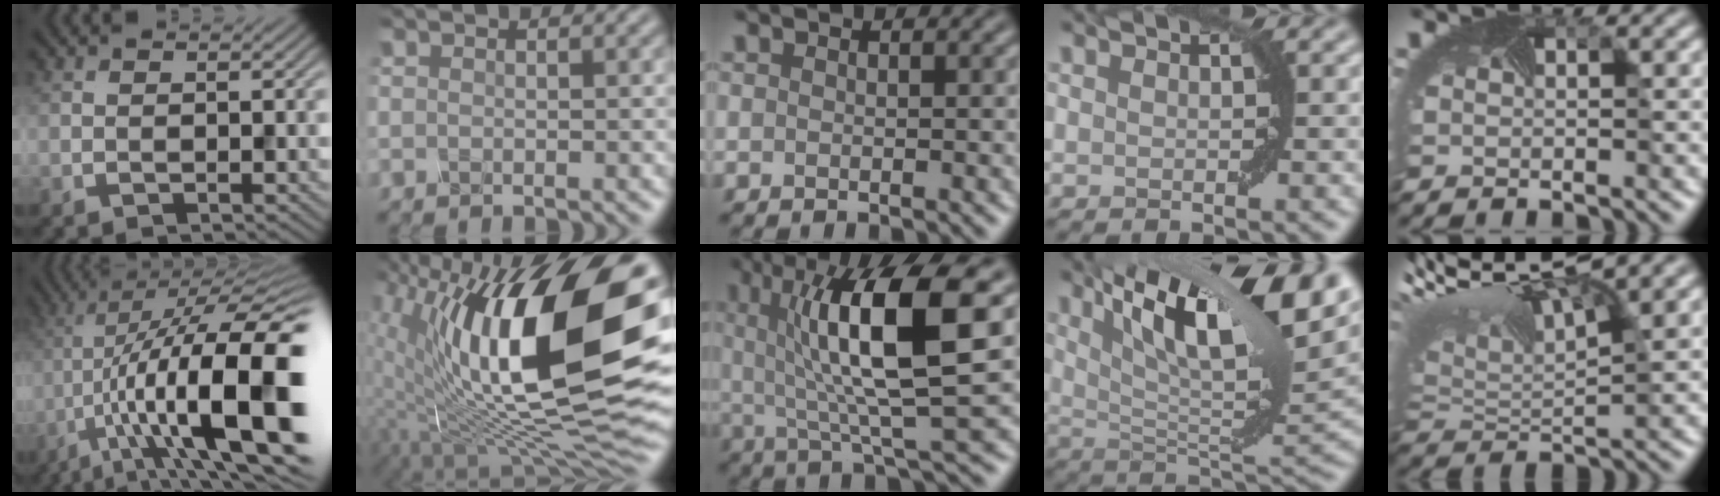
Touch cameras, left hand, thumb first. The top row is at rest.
{"thumb": {"total": 19.5, "force": [-5.4, 6.1, 17.7], "torque": [-0.290, 0.007, -0.087]}, "index": {"total": 19.3, "force": [3.7, 7.8, 17.3], "torque": [-0.283, 0.009, 0.058]}, "middle": {"total": 11.2, "force": [2.4, 2.6, 10.6], "torque": [-0.163, -0.006, 0.046]}, "ring": {"total": 15.3, "force": [7.1, 4.5, 12.8], "torque": [-0.209, 0.012, 0.119]}, "little": {"total": 9.9, "force": [4.7, 4.0, 7.7], "torque": [-0.169, 0.006, 0.094]}}